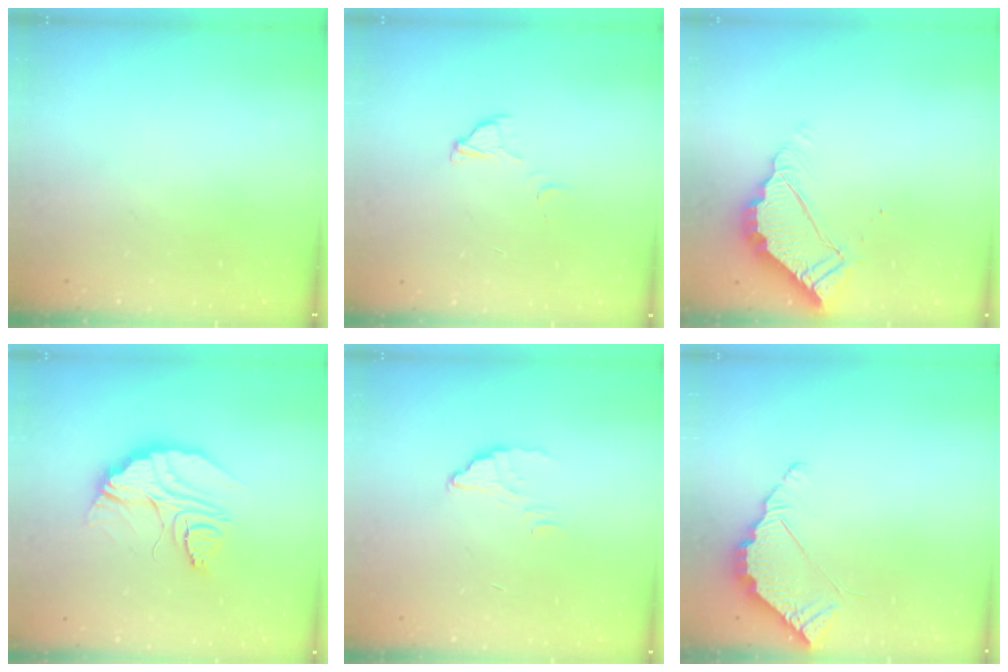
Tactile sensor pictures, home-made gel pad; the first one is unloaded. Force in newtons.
{"total": 4.2, "press": 4.1, "slide": 0.3}
{"total": 5.8, "press": 5.8, "slide": 0.5}
{"total": 14.9, "press": 14.9, "slide": 1.1}
{"total": 2.2, "press": 2.2, "slide": 0.1}
{"total": 4.0, "press": 4.0, "slide": 0.3}